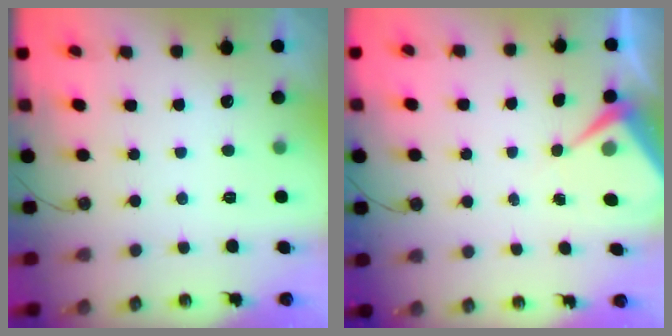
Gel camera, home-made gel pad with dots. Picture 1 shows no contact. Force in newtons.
{"total": 6.7, "press": 6.6, "slide": 0.7}